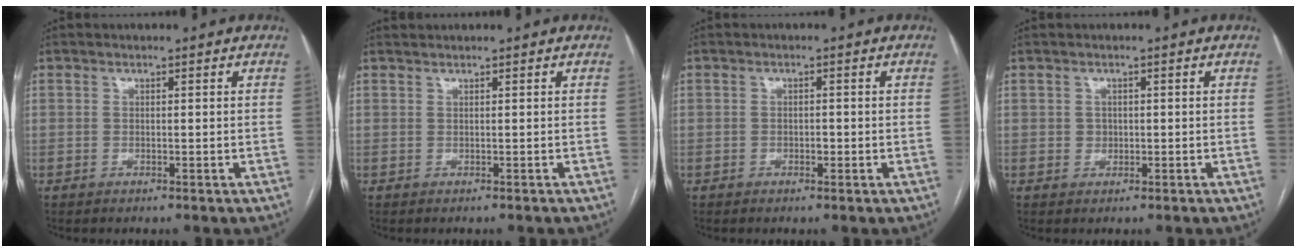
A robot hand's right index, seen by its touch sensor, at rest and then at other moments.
{"total": 0.0}
{"total": 1.0, "force": [-0.4, 0.6, 0.7], "torque": [-0.010, 0.002, -0.008]}
{"total": 1.2, "force": [-0.1, 1.1, 0.3], "torque": [-0.005, 0.003, 0.002]}